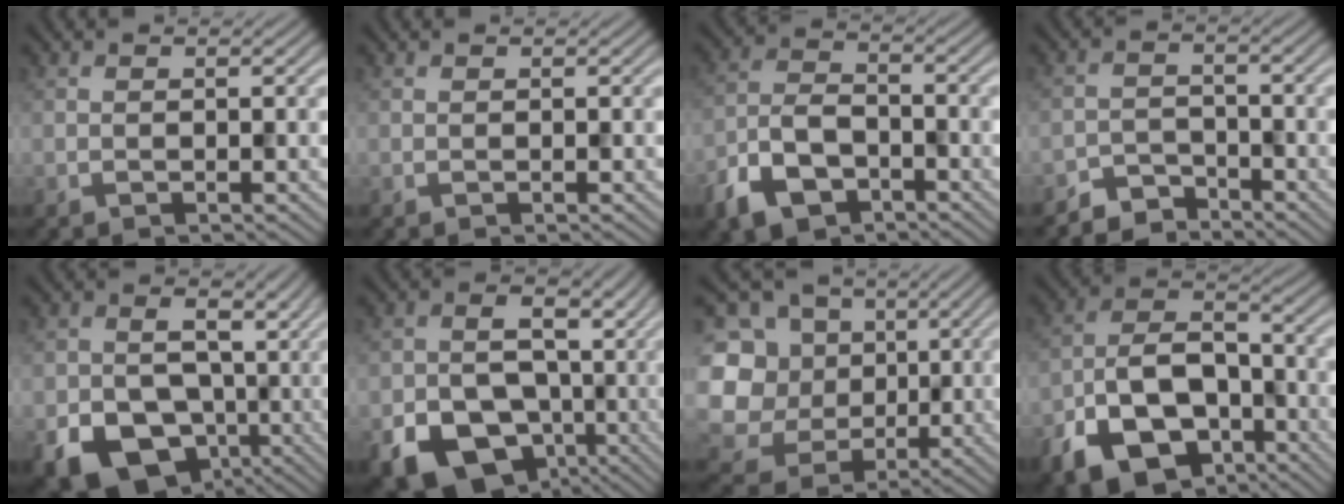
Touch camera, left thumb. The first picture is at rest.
{"total": 0.0}
{"total": 7.7, "force": [-4.8, 4.1, 4.5], "torque": [-0.096, -0.005, -0.104]}
{"total": 3.9, "force": [-3.6, 1.2, 0.6], "torque": [-0.007, 0.002, -0.075]}
{"total": 13.7, "force": [-3.5, 10.9, 7.6], "torque": [-0.108, -0.028, -0.065]}
{"total": 15.3, "force": [-5.5, 12.2, 7.2], "torque": [-0.107, -0.032, -0.097]}
{"total": 16.9, "force": [0.4, 15.4, 6.8], "torque": [-0.259, 0.017, 0.006]}
{"total": 13.4, "force": [-7.2, 7.9, 8.1], "torque": [-0.168, -0.020, -0.134]}